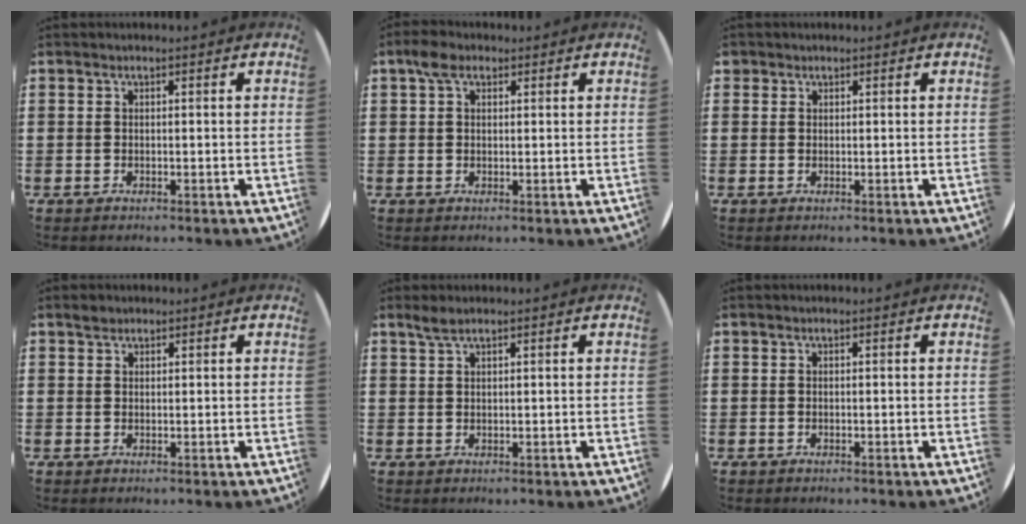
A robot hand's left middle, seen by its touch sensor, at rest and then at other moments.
{"total": 2.9, "force": [1.8, 1.6, 1.6], "torque": [-0.028, 0.005, 0.032]}
{"total": 0.6, "force": [0.5, 0.3, -0.1], "torque": [0.002, 0.004, 0.009]}
{"total": 1.1, "force": [1.0, 0.5, 0.1], "torque": [0.004, 0.000, 0.017]}
{"total": 1.6, "force": [1.3, 0.2, 0.8], "torque": [-0.017, 0.003, 0.024]}
{"total": 0.0}